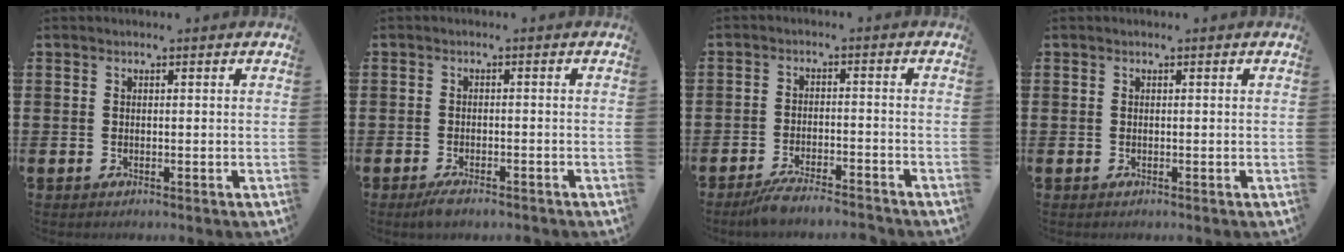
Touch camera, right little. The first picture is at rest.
{"total": 1.8, "force": [-1.4, 0.4, 1.1], "torque": [-0.021, 0.002, -0.027]}
{"total": 3.9, "force": [-3.6, 0.1, 1.6], "torque": [-0.026, -0.002, -0.067]}
{"total": 0.0}